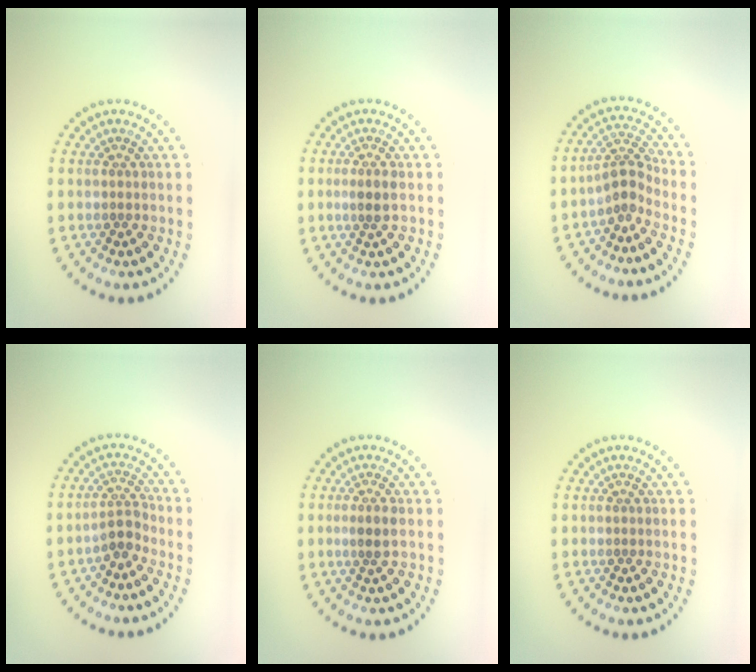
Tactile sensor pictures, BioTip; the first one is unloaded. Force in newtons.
{"total": 1.6, "press": 1.4, "slide": 0.7}
{"total": 2.6, "press": 1.9, "slide": 1.8}
{"total": 2.1, "press": 1.4, "slide": 1.5}
{"total": 1.6, "press": 1.4, "slide": 0.7}
{"total": 0.0}